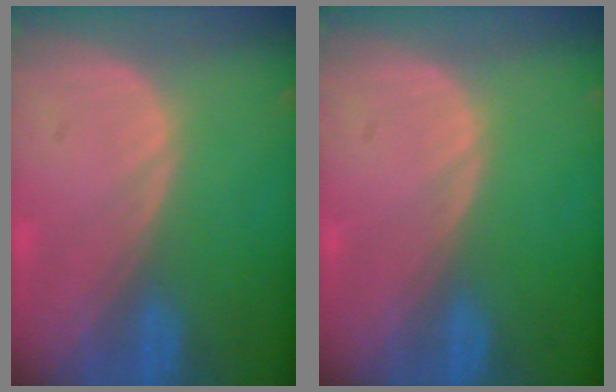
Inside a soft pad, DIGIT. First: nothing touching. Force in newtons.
{"total": 0.0}